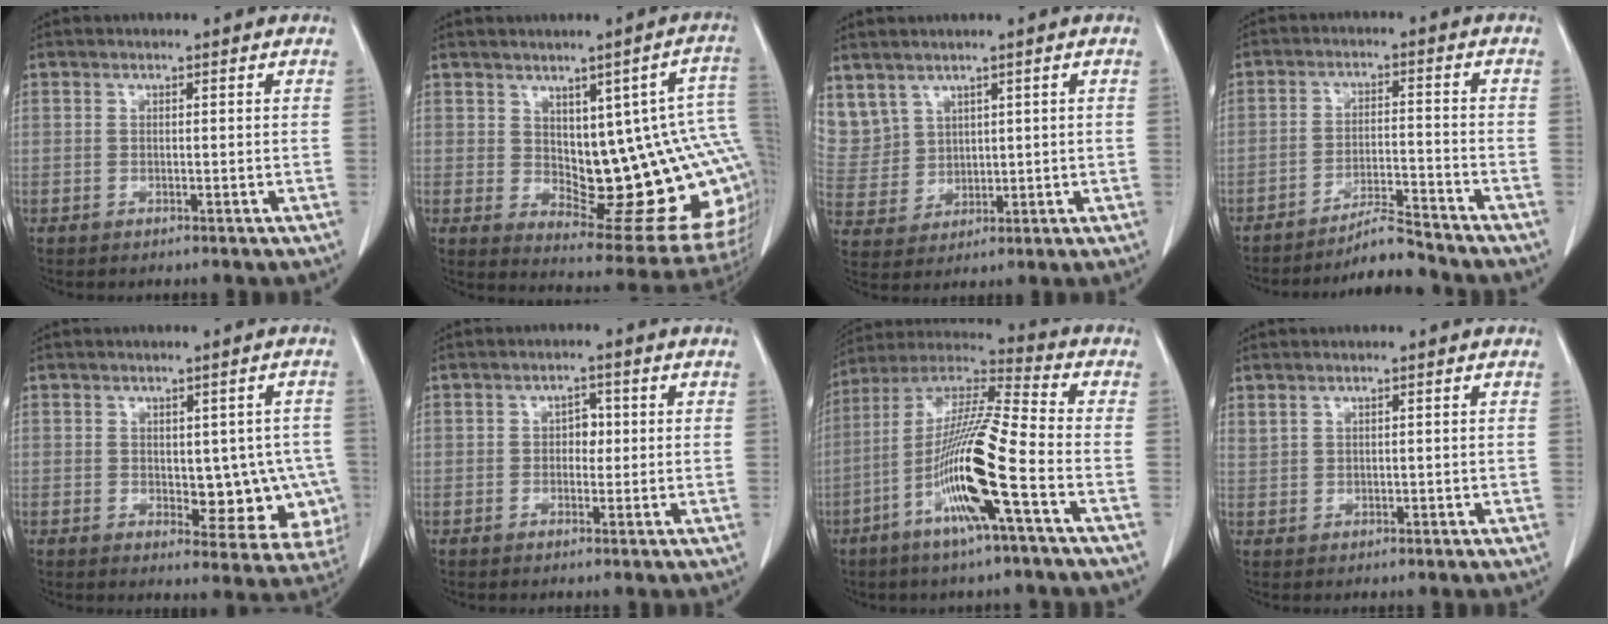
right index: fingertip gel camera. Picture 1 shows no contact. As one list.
[{"total": 18.0, "force": [1.8, 5.8, 16.9], "torque": [-0.163, 0.004, 0.038]}, {"total": 10.1, "force": [5.5, 8.2, 2.2], "torque": [-0.085, 0.030, 0.145]}, {"total": 6.5, "force": [-6.2, -0.9, 1.6], "torque": [-0.026, -0.009, -0.109]}, {"total": 9.5, "force": [-0.9, 5.1, 8.0], "torque": [-0.070, 0.006, 0.002]}, {"total": 2.3, "force": [0.1, 1.6, 1.6], "torque": [-0.018, 0.004, 0.000]}, {"total": 16.1, "force": [-5.8, 0.0, 15.0], "torque": [-0.301, -0.006, -0.117]}, {"total": 1.1, "force": [0.9, 0.5, 0.5], "torque": [-0.012, 0.007, 0.024]}]